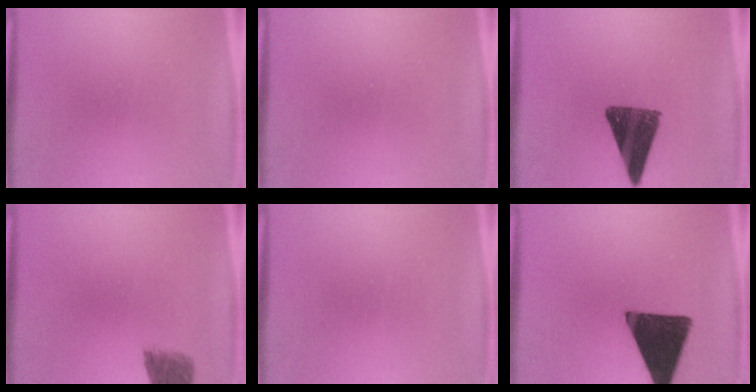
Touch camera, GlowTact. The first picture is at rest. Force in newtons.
{"total": 0.0}
{"total": 12.1}
{"total": 4.1}
{"total": 0.0}
{"total": 17.4}